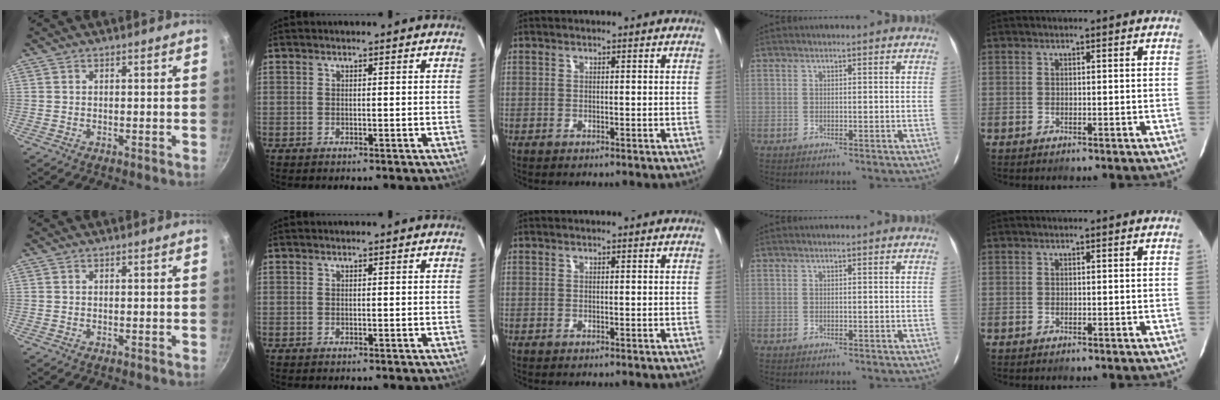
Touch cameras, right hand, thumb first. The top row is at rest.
{}